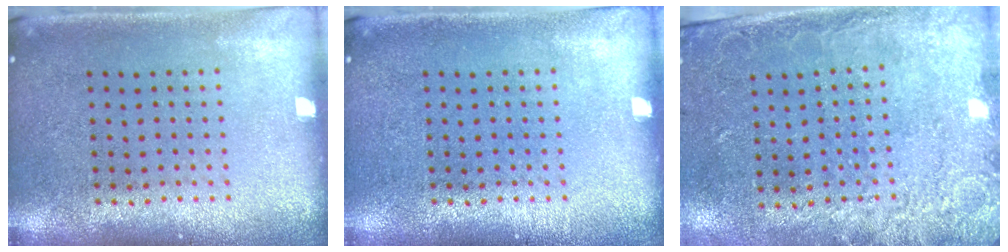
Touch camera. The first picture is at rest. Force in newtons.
{"total": 0.0}
{"total": 2.6, "press": 1.9, "slide": 1.8}